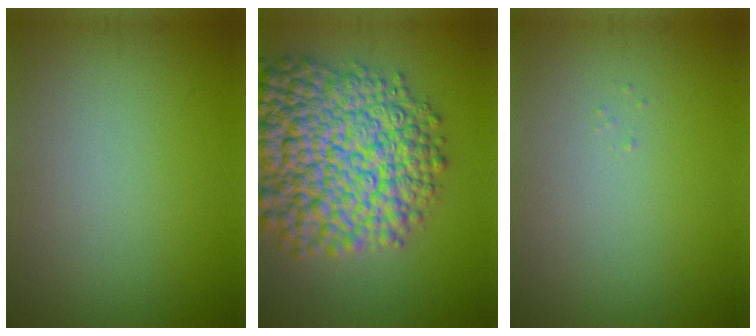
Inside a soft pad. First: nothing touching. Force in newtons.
{"total": 14.4, "press": 14.4, "slide": 0.6}
{"total": 0.0}